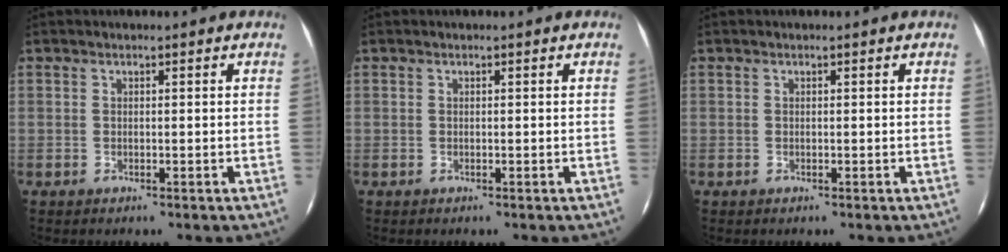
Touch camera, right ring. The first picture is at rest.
{"total": 0.0}
{"total": 0.0}